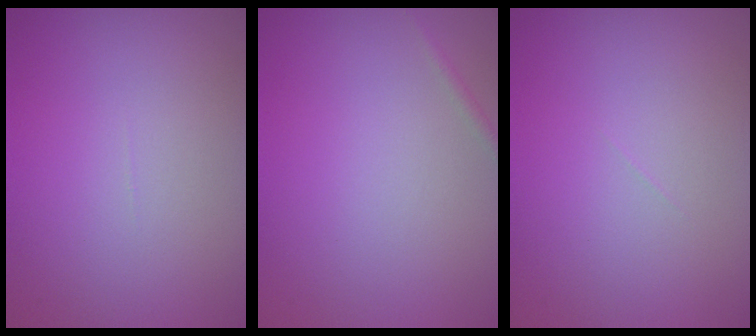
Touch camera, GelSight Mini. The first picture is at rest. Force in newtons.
{"total": 0.6, "press": 0.6, "slide": 0.0}
{"total": 0.0}